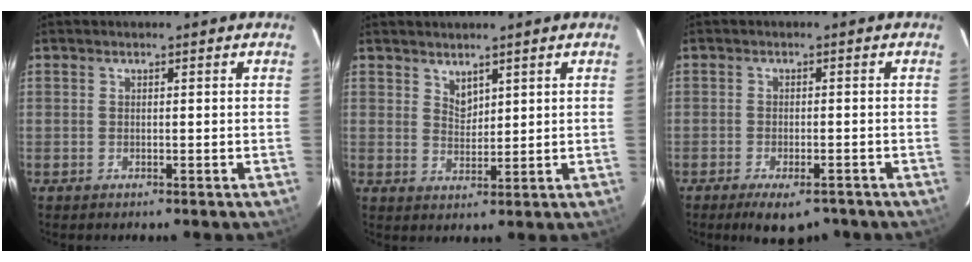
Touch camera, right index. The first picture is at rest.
{"total": 2.8, "force": [2.3, 1.2, 1.0], "torque": [-0.014, 0.000, 0.043]}
{"total": 6.6, "force": [-5.0, 2.2, 3.7], "torque": [-0.073, -0.013, -0.074]}